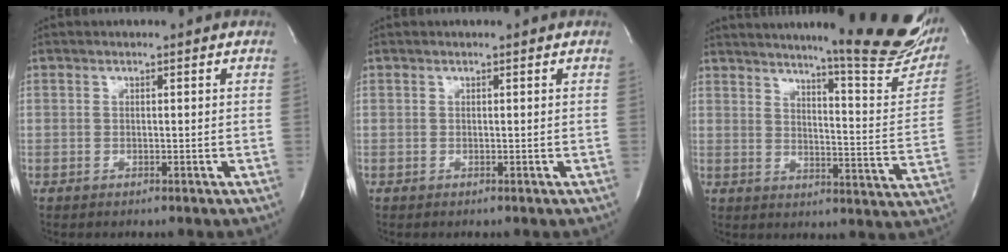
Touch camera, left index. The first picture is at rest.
{"total": 0.0}
{"total": 24.7, "force": [20.0, 1.8, 14.4], "torque": [-0.197, -0.068, 0.244]}